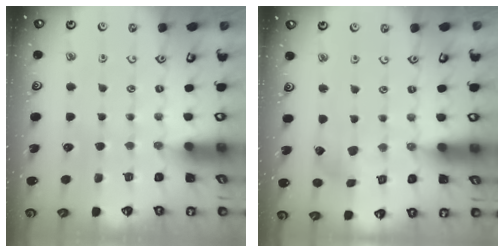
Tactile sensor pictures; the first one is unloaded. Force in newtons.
{"total": 2.7, "press": 2.7, "slide": 0.5}